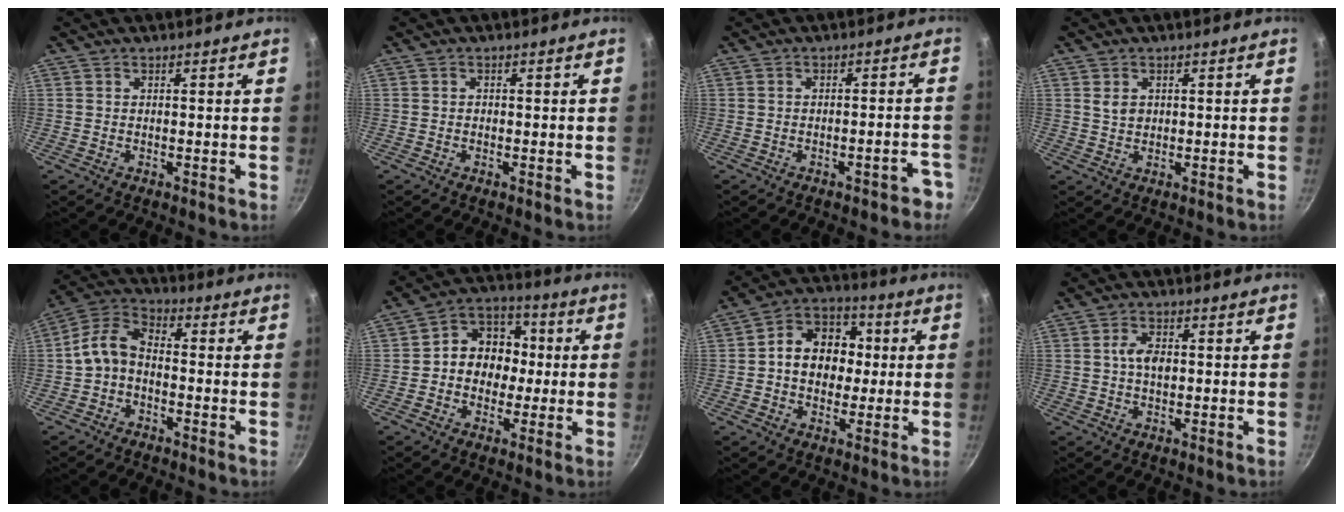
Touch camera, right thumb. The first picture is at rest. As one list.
[{"total": 0.6, "force": [-0.1, 0.5, 0.3], "torque": [-0.003, 0.004, -0.001]}, {"total": 4.3, "force": [-2.8, 1.5, 2.9], "torque": [-0.015, 0.036, -0.022]}, {"total": 2.3, "force": [0.6, 1.7, 1.4], "torque": [-0.020, -0.002, 0.014]}, {"total": 7.6, "force": [-1.8, 5.0, 5.4], "torque": [-0.102, 0.041, -0.049]}, {"total": 11.5, "force": [-0.2, 9.8, 6.1], "torque": [-0.040, 0.031, -0.023]}, {"total": 12.9, "force": [0.7, 10.3, 7.7], "torque": [-0.078, 0.022, -0.006]}, {"total": 4.1, "force": [0.2, 2.5, 3.3], "torque": [-0.050, 0.008, 0.000]}]